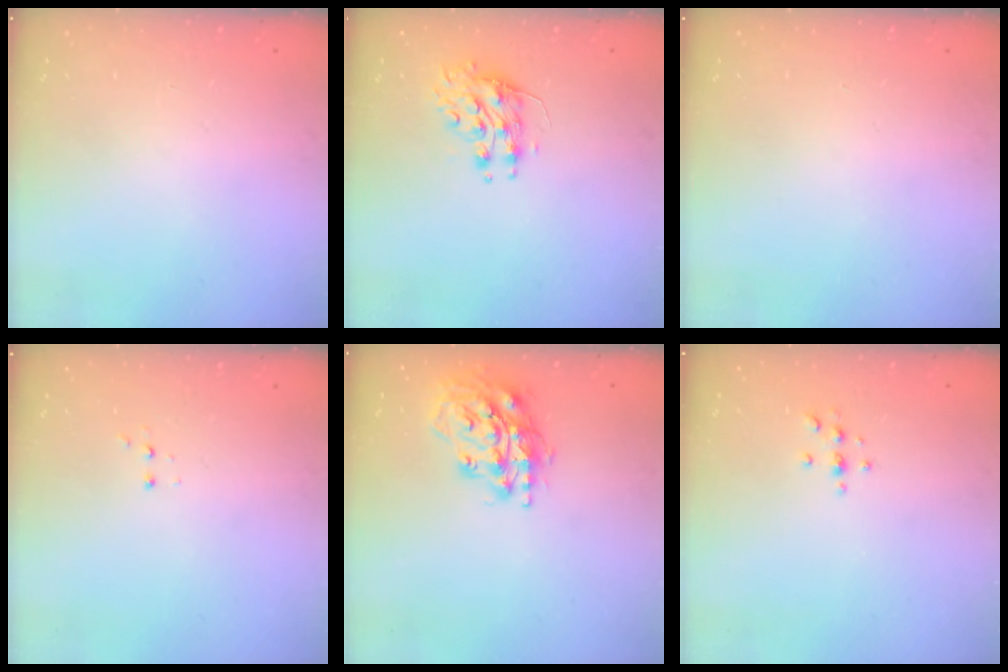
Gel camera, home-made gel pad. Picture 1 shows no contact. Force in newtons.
{"total": 8.5, "press": 8.5, "slide": 0.2}
{"total": 0.0}
{"total": 2.8, "press": 2.7, "slide": 0.5}
{"total": 17.9, "press": 17.8, "slide": 2.5}
{"total": 2.7, "press": 2.7, "slide": 0.3}